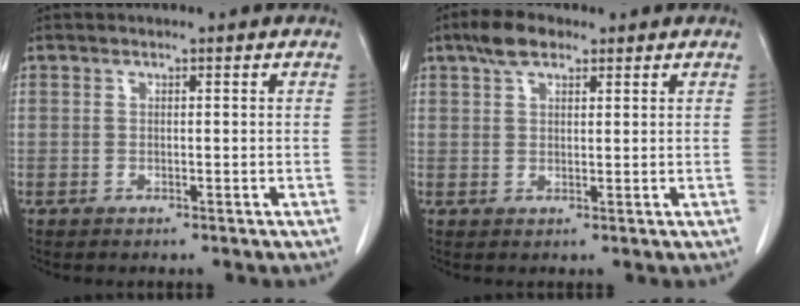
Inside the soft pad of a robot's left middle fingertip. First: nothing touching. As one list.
[{"total": 4.3, "force": [2.9, 1.8, 2.6], "torque": [-0.056, 0.012, 0.052]}]